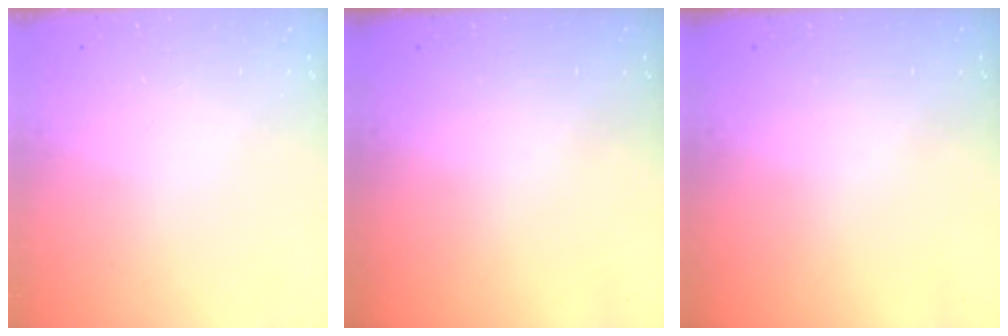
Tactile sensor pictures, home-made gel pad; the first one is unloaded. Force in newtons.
{"total": 0.0}
{"total": 0.0}